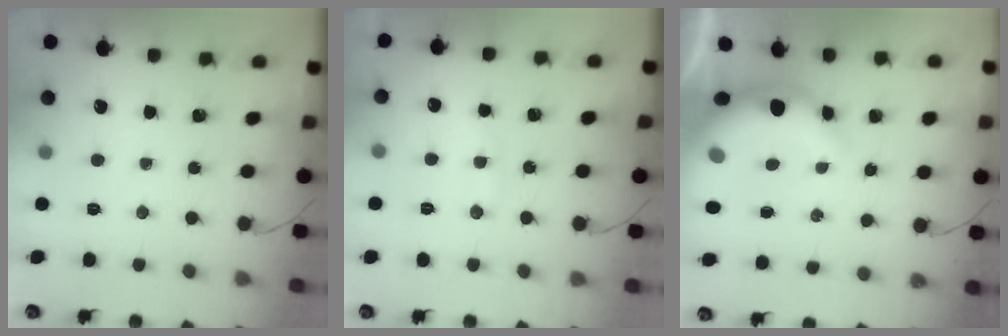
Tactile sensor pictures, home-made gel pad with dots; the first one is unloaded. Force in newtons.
{"total": 6.4, "press": 6.3, "slide": 0.8}
{"total": 9.5, "press": 9.3, "slide": 1.8}